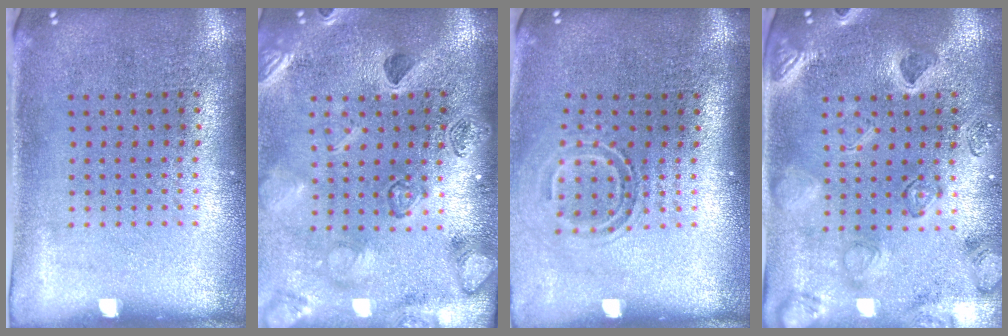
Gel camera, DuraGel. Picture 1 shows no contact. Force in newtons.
{"total": 2.3, "press": 2.3, "slide": 0.2}
{"total": 1.7, "press": 1.2, "slide": 1.2}
{"total": 2.5, "press": 2.4, "slide": 0.6}